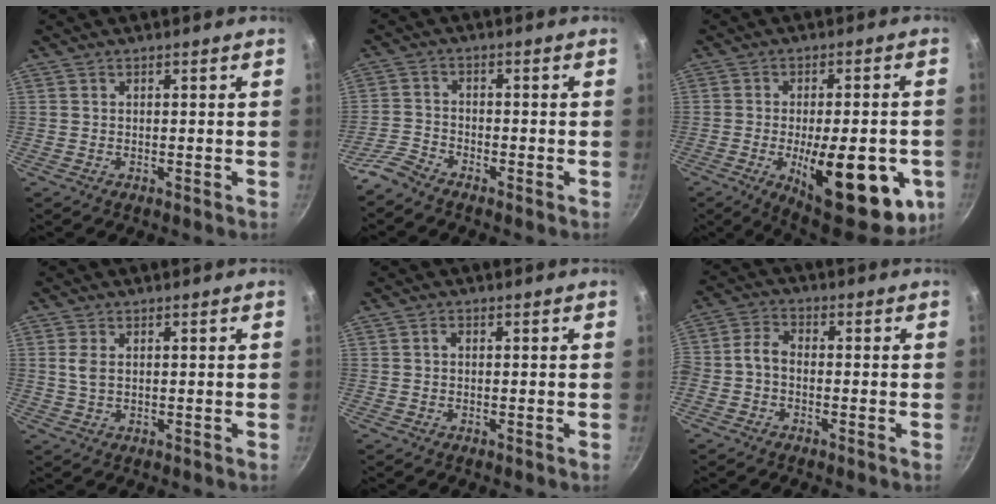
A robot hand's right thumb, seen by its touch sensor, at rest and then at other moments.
{"total": 3.7, "force": [-3.3, 1.3, 1.0], "torque": [-0.026, 0.025, -0.077]}
{"total": 21.9, "force": [-6.2, 8.3, 19.3], "torque": [-0.226, -0.003, -0.075]}
{"total": 2.6, "force": [0.5, 1.5, 2.0], "torque": [-0.042, 0.000, 0.011]}
{"total": 0.9, "force": [0.0, 0.6, 0.6], "torque": [-0.011, 0.005, 0.000]}
{"total": 4.4, "force": [-1.5, 3.0, 2.9], "torque": [-0.059, 0.032, -0.041]}